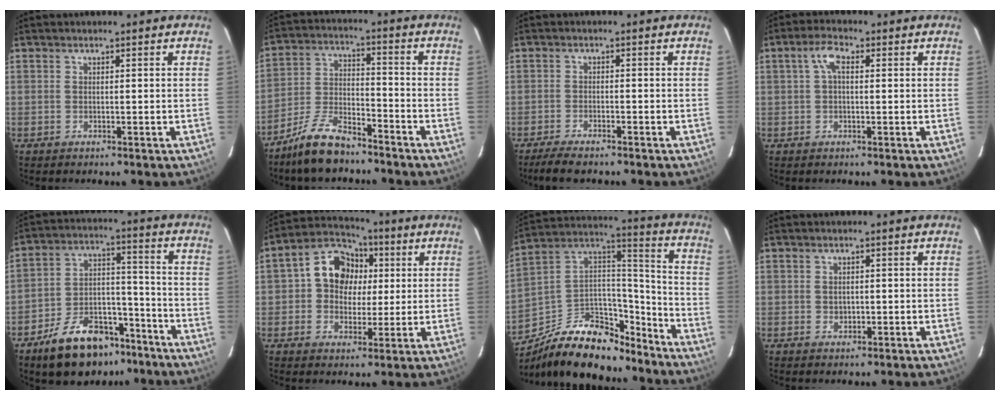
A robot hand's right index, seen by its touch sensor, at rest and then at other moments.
{"total": 10.8, "force": [-8.8, 3.5, 5.3], "torque": [-0.121, 0.006, -0.167]}
{"total": 4.8, "force": [-4.1, 0.9, 2.3], "torque": [-0.064, -0.015, -0.075]}
{"total": 3.2, "force": [0.9, 1.3, 2.8], "torque": [-0.056, 0.011, 0.017]}
{"total": 16.7, "force": [-11.6, 8.8, 8.1], "torque": [-0.158, 0.029, -0.173]}
{"total": 9.6, "force": [1.3, 8.4, 4.4], "torque": [-0.094, 0.031, 0.018]}
{"total": 22.6, "force": [-16.1, 11.2, 11.2], "torque": [-0.227, 0.047, -0.248]}
{"total": 1.5, "force": [0.0, 1.3, 0.6], "torque": [-0.007, 0.001, 0.003]}